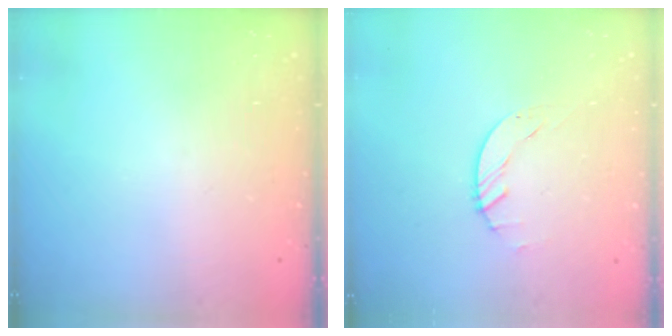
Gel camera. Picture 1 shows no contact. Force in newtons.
{"total": 1.5, "press": 1.4, "slide": 0.1}